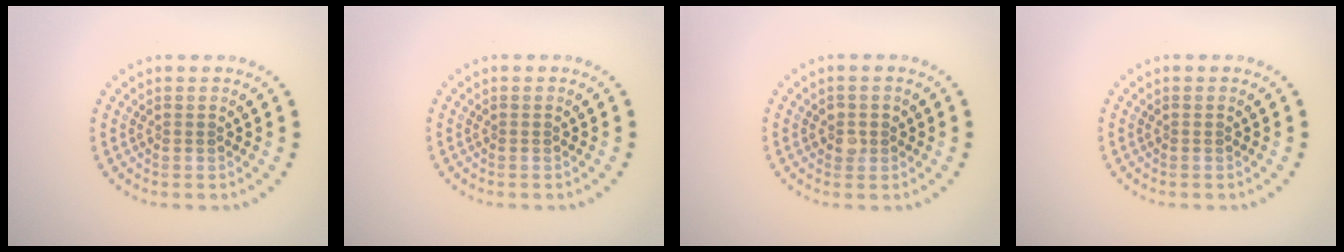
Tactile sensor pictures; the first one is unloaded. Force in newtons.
{"total": 0.0}
{"total": 1.4, "press": 1.3, "slide": 0.4}
{"total": 0.0}